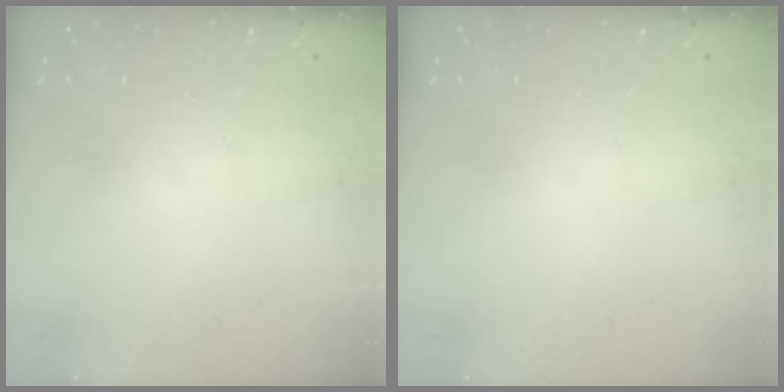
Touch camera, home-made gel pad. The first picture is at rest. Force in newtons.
{"total": 0.0}